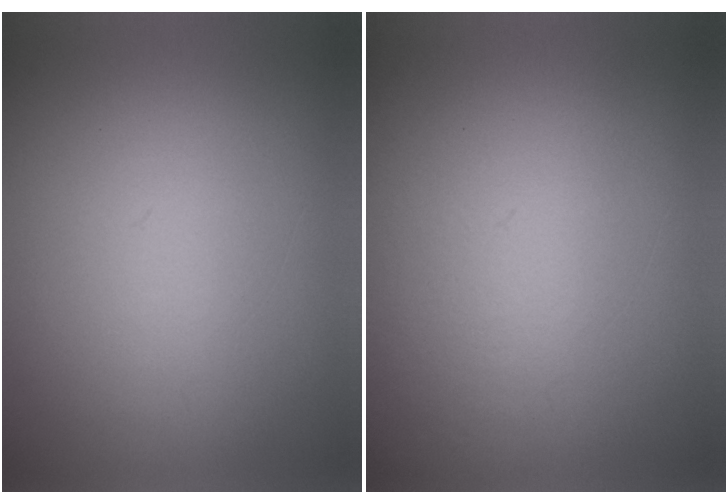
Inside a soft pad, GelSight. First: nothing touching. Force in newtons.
{"total": 5.1}